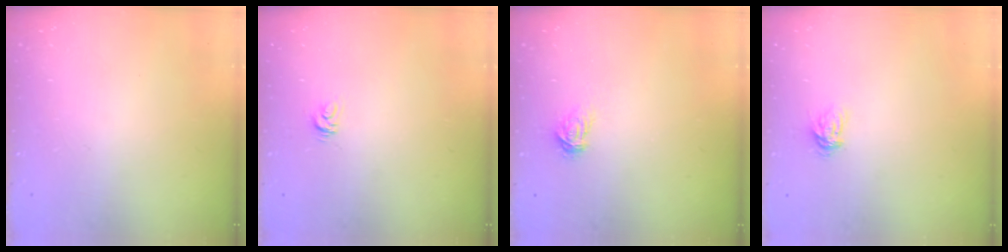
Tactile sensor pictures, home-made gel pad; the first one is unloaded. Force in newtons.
{"total": 3.5, "press": 3.5, "slide": 0.1}
{"total": 3.4, "press": 3.4, "slide": 0.3}
{"total": 4.8, "press": 4.8, "slide": 0.7}